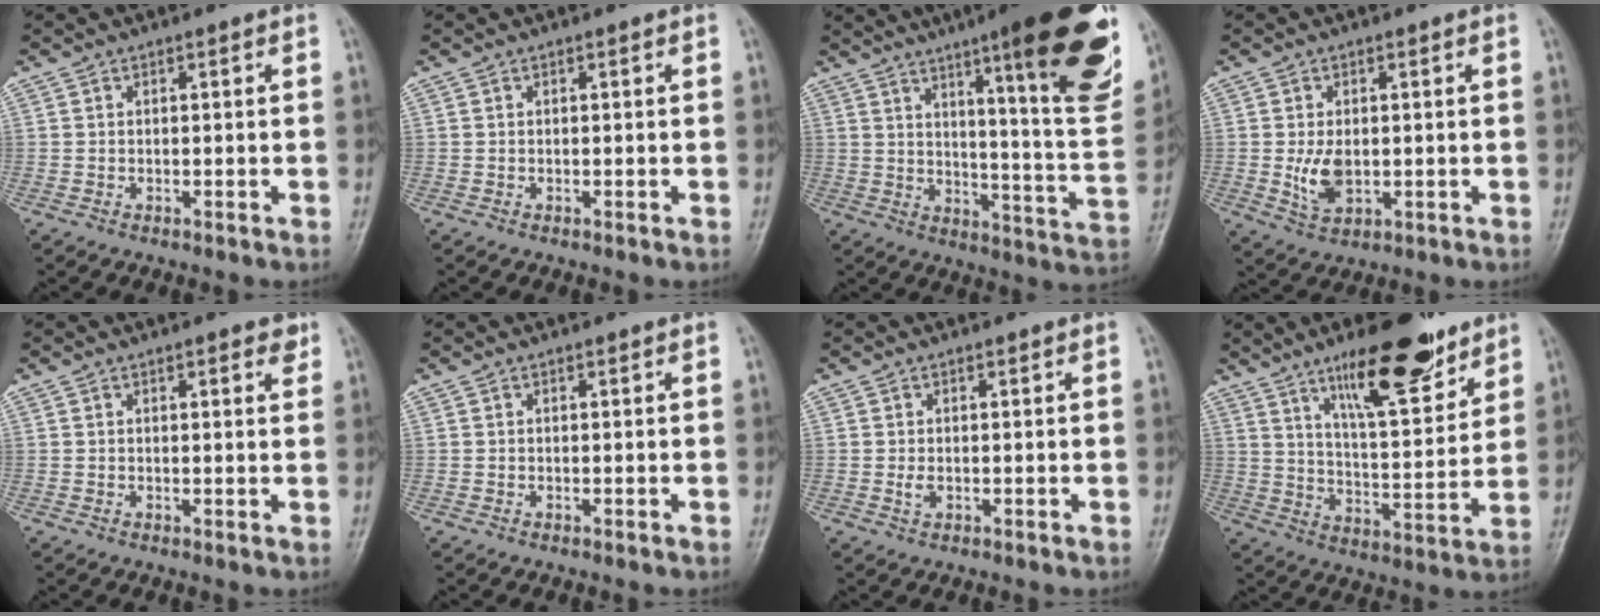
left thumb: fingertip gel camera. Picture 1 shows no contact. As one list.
[{"total": 0.0}, {"total": 25.3, "force": [13.8, 3.9, 20.9], "torque": [-0.265, -0.061, 0.194]}, {"total": 5.5, "force": [-0.2, 3.4, 4.2], "torque": [-0.073, -0.010, 0.005]}, {"total": 2.4, "force": [1.4, 0.9, 1.7], "torque": [-0.013, -0.005, 0.015]}, {"total": 0.0}, {"total": 1.6, "force": [-0.1, 1.0, 1.2], "torque": [-0.023, -0.003, -0.002]}, {"total": 16.9, "force": [11.0, 5.1, 11.7], "torque": [-0.152, -0.063, 0.182]}]